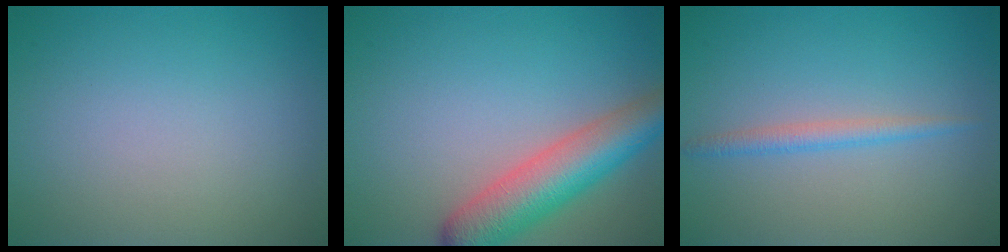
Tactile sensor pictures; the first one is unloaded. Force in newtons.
{"total": 6.5, "press": 6.5, "slide": 0.3}
{"total": 1.6, "press": 1.6, "slide": 0.1}